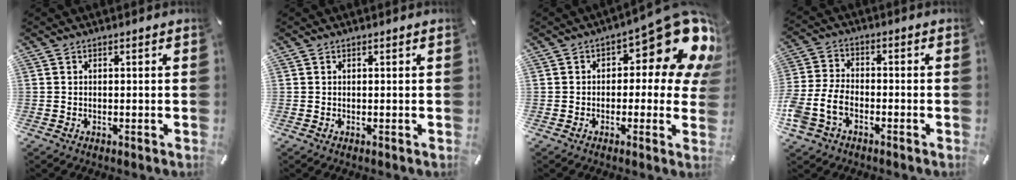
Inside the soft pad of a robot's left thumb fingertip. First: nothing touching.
{"total": 0.0}
{"total": 15.7, "force": [7.2, 6.5, 12.4], "torque": [-0.150, -0.059, 0.114]}
{"total": 7.9, "force": [-3.5, 5.5, 4.3], "torque": [-0.102, 0.013, -0.064]}